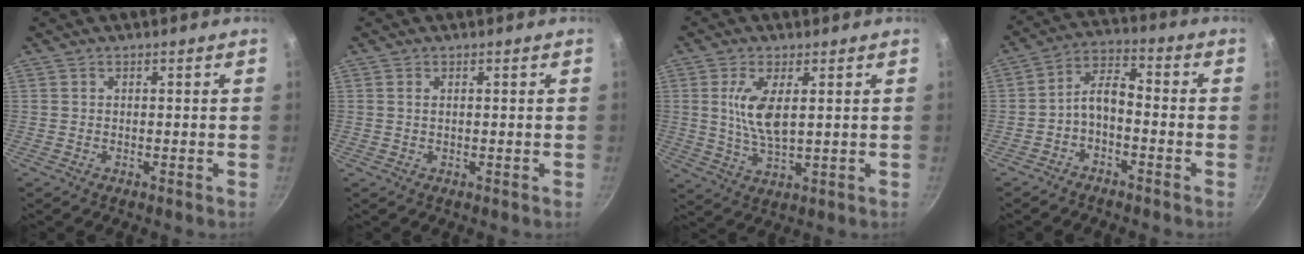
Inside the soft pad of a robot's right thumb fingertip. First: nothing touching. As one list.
[{"total": 0.8, "force": [0.2, 0.4, 0.7], "torque": [-0.013, 0.001, 0.004]}, {"total": 8.0, "force": [1.7, 3.2, 7.2], "torque": [-0.140, -0.010, 0.038]}, {"total": 6.2, "force": [-2.7, 3.2, 4.6], "torque": [-0.085, 0.049, -0.055]}]